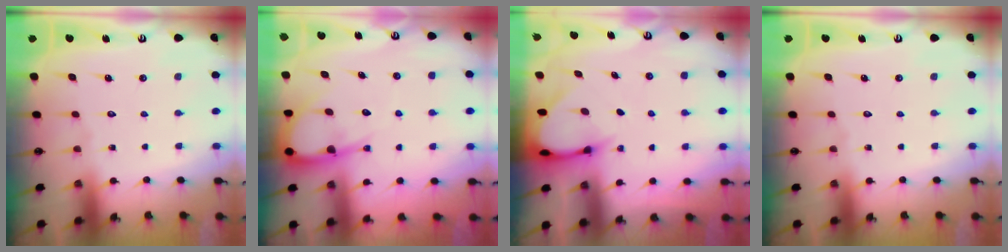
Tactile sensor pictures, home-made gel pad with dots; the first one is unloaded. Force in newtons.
{"total": 8.0, "press": 8.0, "slide": 0.8}
{"total": 3.5, "press": 3.4, "slide": 0.2}
{"total": 0.0}